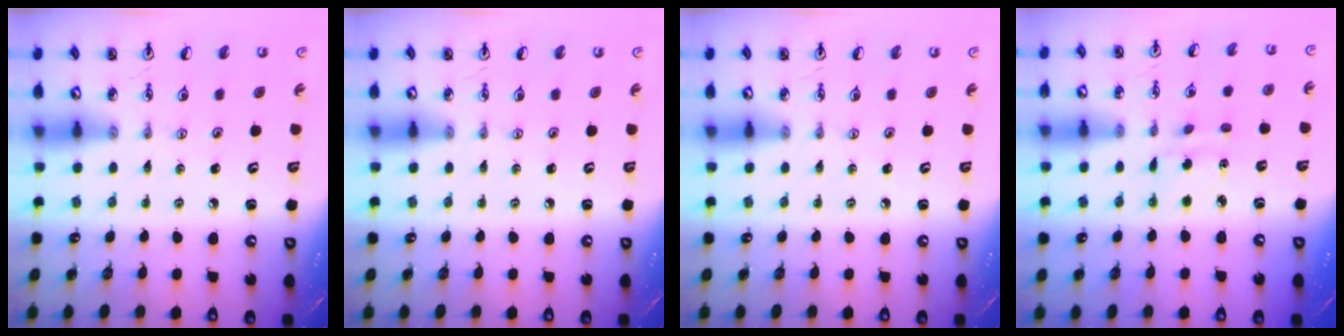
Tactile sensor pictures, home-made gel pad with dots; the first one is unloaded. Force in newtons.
{"total": 0.0}
{"total": 0.0}
{"total": 3.3, "press": 3.2, "slide": 0.9}